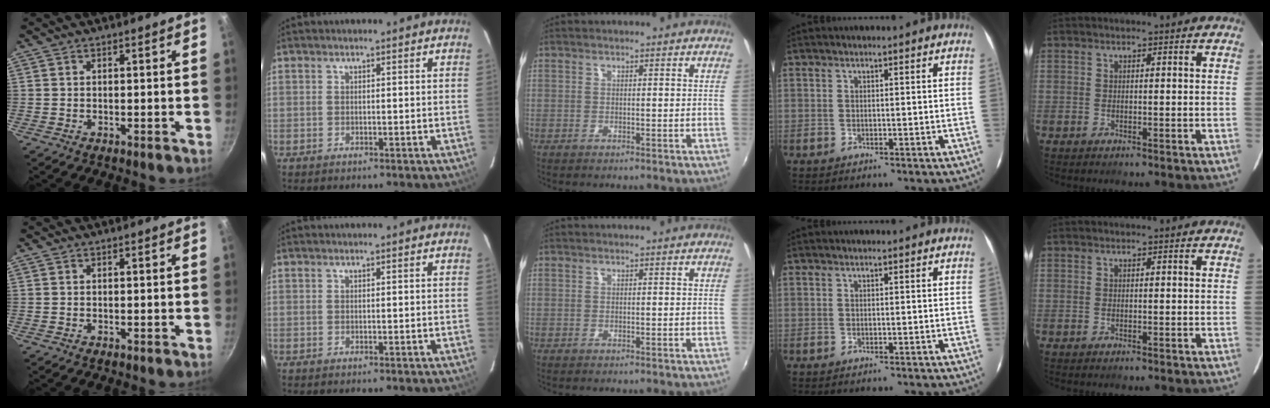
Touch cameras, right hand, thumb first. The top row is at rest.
{}